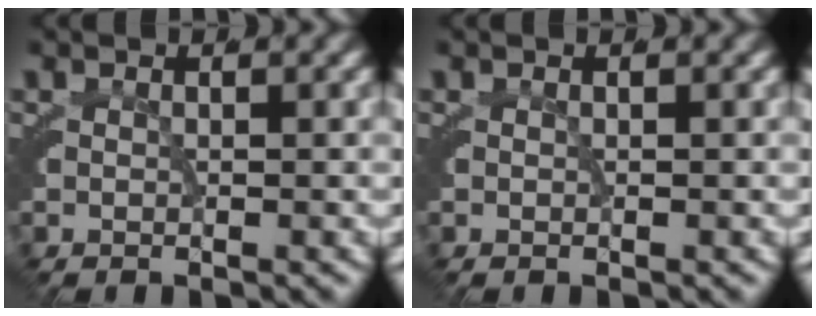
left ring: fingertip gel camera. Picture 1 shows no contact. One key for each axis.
{"total": 0.0}